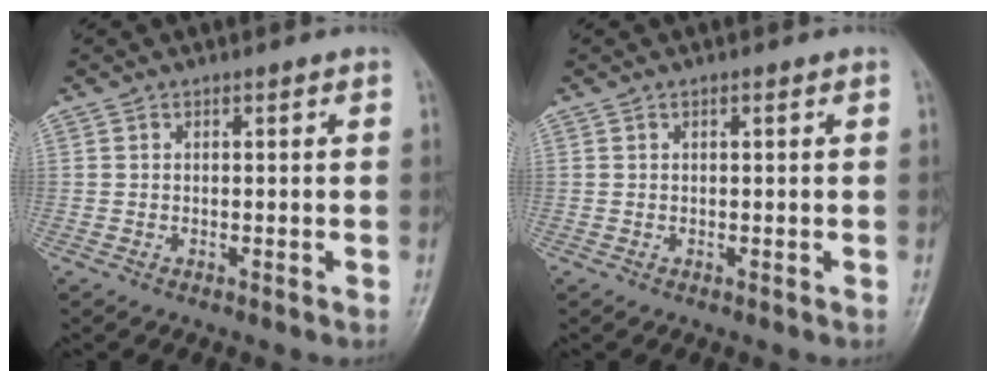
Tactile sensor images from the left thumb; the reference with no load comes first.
{"total": 0.0}